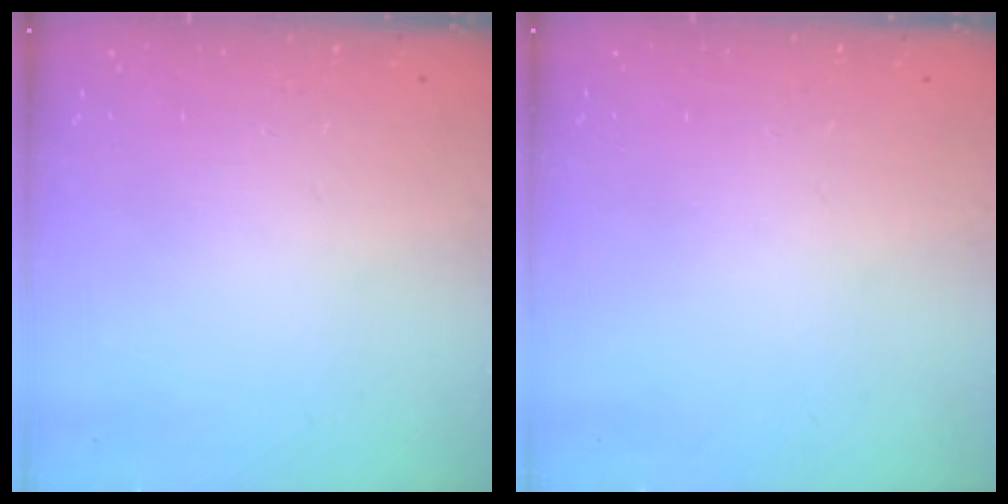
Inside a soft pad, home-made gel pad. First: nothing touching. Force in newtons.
{"total": 0.0}